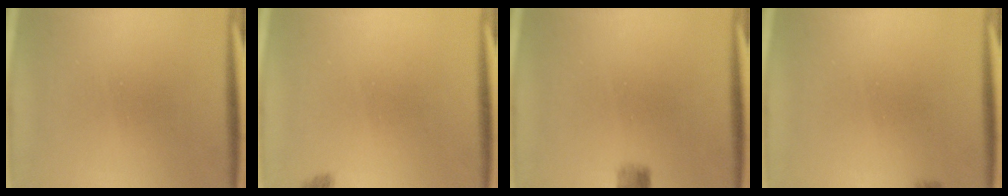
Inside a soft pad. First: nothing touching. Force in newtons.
{"total": 1.3}
{"total": 2.2}
{"total": 1.1}